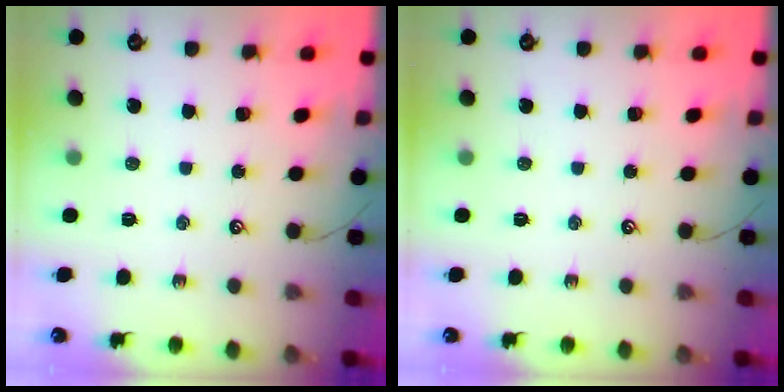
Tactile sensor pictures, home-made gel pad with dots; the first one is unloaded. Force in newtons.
{"total": 0.0}